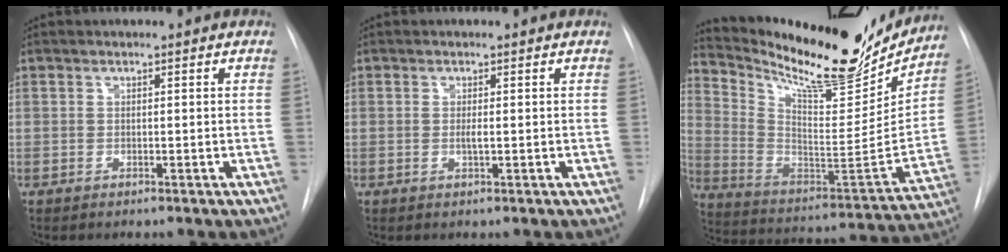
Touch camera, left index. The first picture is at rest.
{"total": 0.9, "force": [0.1, 0.1, 0.9], "torque": [-0.023, -0.003, 0.001]}
{"total": 26.2, "force": [22.3, 6.0, 12.4], "torque": [-0.213, -0.040, 0.337]}